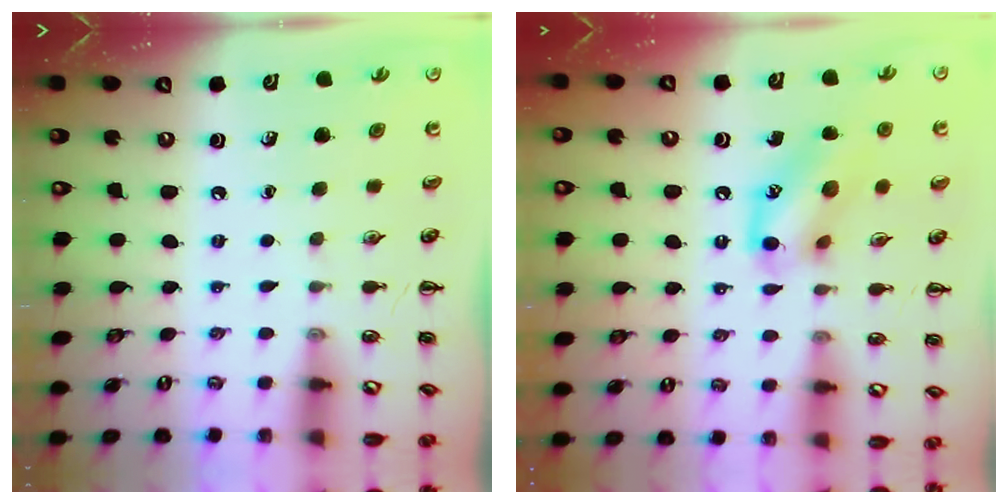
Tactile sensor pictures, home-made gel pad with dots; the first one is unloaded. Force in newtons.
{"total": 13.5, "press": 13.4, "slide": 1.0}